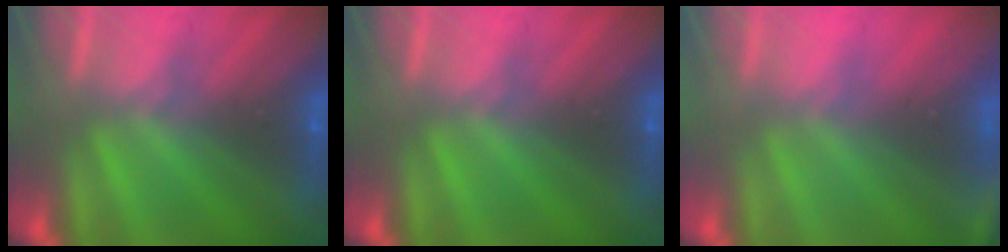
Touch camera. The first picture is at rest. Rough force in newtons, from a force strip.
{"total": 0.0}
{"total": 2.4}